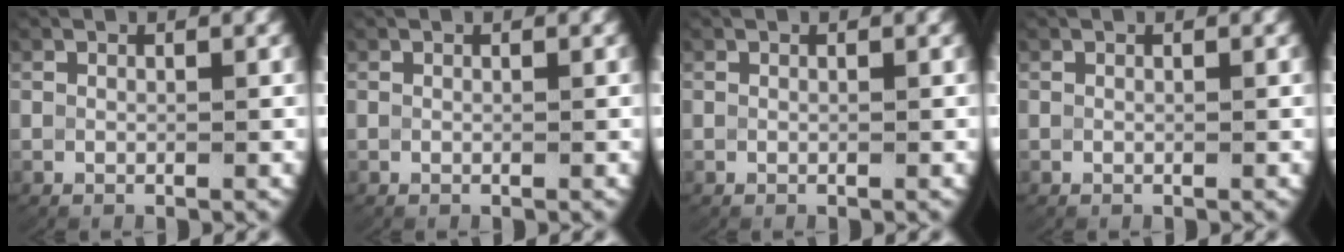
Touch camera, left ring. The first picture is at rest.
{"total": 0.0}
{"total": 0.0}
{"total": 0.0}